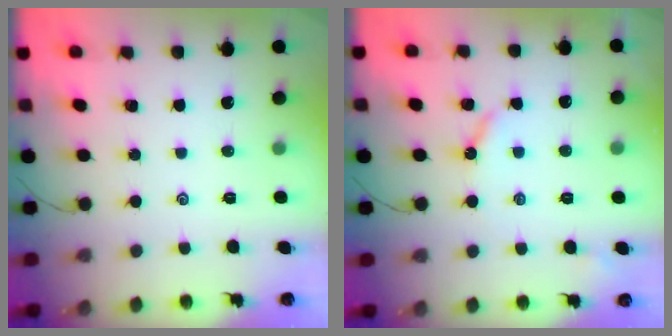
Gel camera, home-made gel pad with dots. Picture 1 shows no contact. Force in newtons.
{"total": 4.3, "press": 4.2, "slide": 0.5}